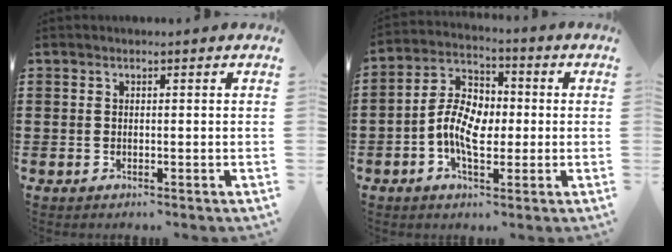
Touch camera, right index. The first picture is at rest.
{"total": 8.4, "force": [-1.4, 5.0, 6.6], "torque": [-0.156, 0.007, -0.034]}